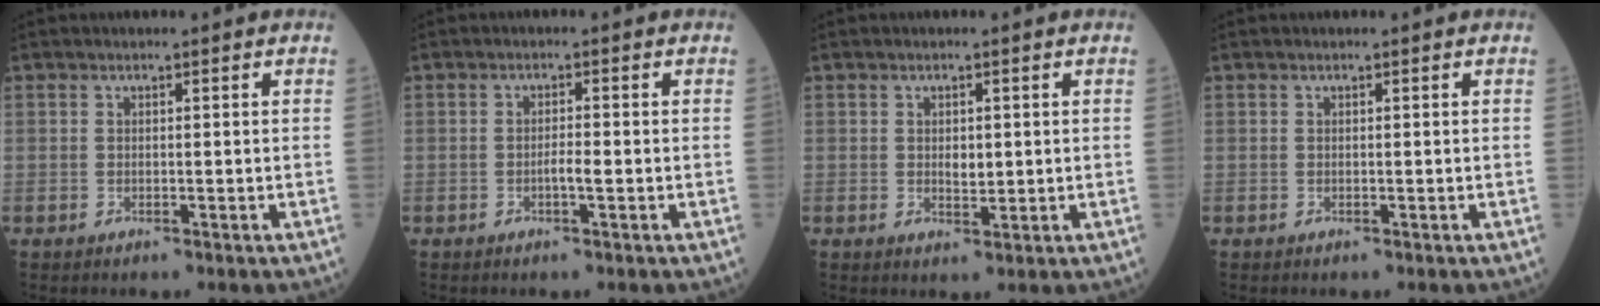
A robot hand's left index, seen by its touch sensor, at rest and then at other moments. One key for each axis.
{"total": 1.5, "fx": -0.5, "fy": 0.1, "fz": 1.4, "tx": -0.027, "ty": 0.000, "tz": -0.010}
{"total": 1.9, "fx": 0.3, "fy": 1.0, "fz": 1.6, "tx": -0.027, "ty": -0.003, "tz": 0.008}
{"total": 0.0}